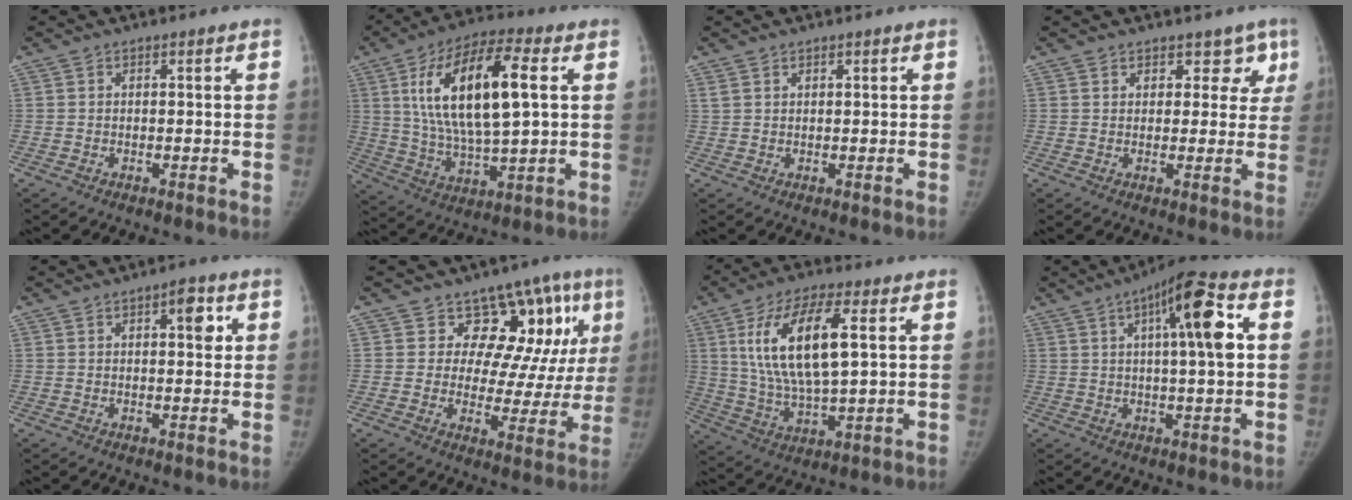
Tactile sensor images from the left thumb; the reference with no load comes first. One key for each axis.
{"total": 19.8, "fx": 4.8, "fy": 6.8, "fz": 18.0, "tx": -0.330, "ty": 0.000, "tz": 0.084}
{"total": 0.9, "fx": 0.7, "fy": 0.3, "fz": 0.3, "tx": -0.002, "ty": 0.000, "tz": 0.013}
{"total": 4.7, "fx": 3.0, "fy": 3.4, "fz": 1.2, "tx": 0.039, "ty": -0.010, "tz": 0.032}
{"total": 4.3, "fx": 1.4, "fy": 1.9, "fz": 3.6, "tx": -0.034, "ty": 0.000, "tz": 0.014}
{"total": 15.0, "fx": 7.4, "fy": 9.4, "fz": 9.0, "tx": -0.047, "ty": -0.025, "tz": 0.092}
{"total": 16.6, "fx": 4.4, "fy": 5.8, "fz": 14.9, "tx": -0.290, "ty": -0.006, "tz": 0.085}
{"total": 12.8, "fx": 3.0, "fy": 2.5, "fz": 12.2, "tx": -0.195, "ty": 0.017, "tz": 0.037}